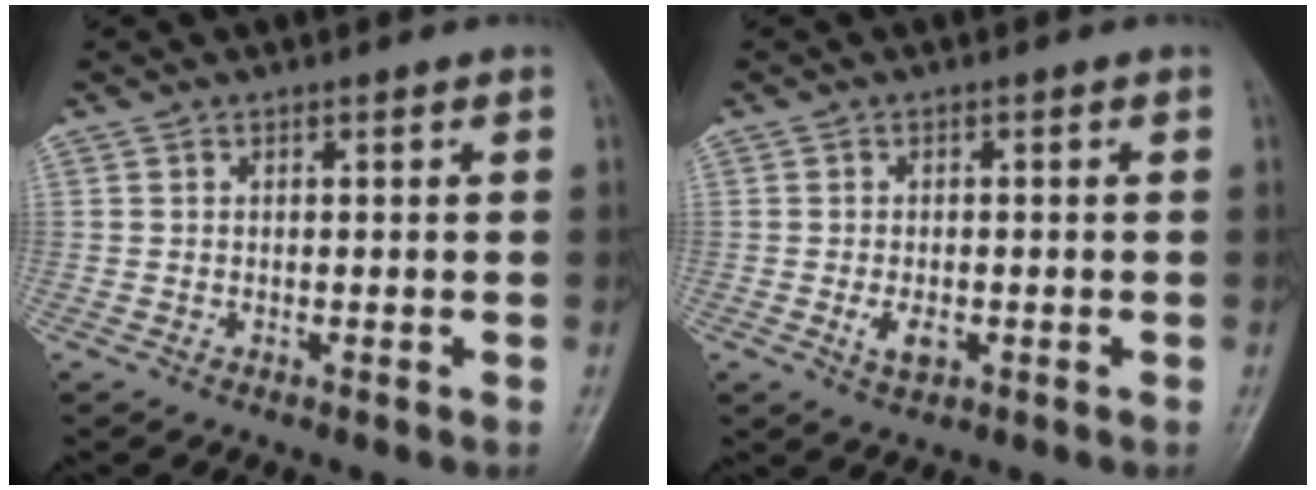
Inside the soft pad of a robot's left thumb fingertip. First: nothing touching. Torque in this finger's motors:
{"motor_torque": [0.42, 0.49, 0.57, 0.19, 0.01]}